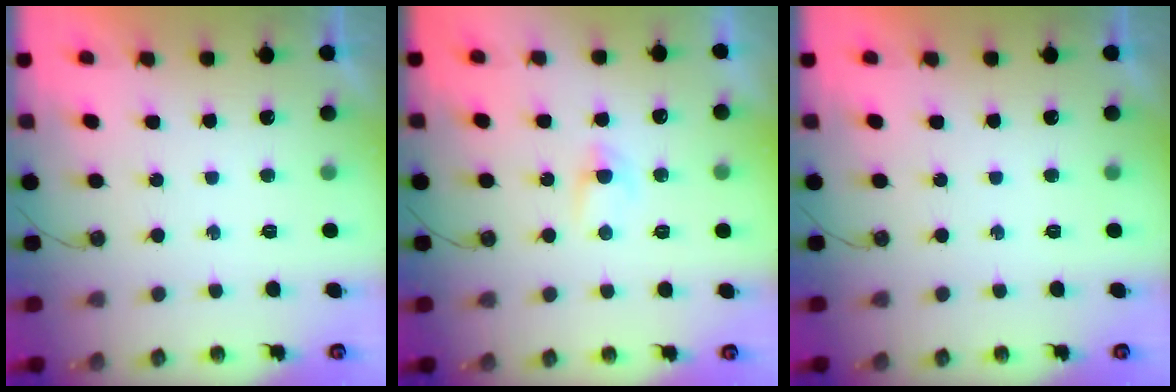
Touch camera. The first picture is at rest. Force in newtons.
{"total": 2.5, "press": 2.5, "slide": 0.4}
{"total": 0.0}